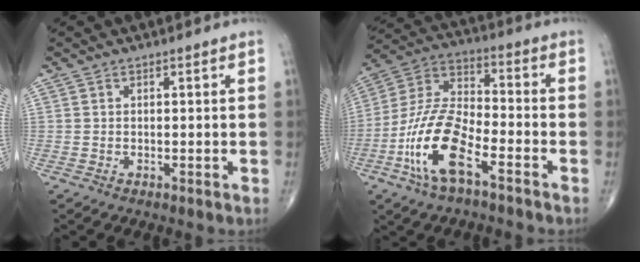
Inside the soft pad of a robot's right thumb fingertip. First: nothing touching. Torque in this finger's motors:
{"motor_torque": [0.13, 0.38, 1.70, -0.84, 0.20]}